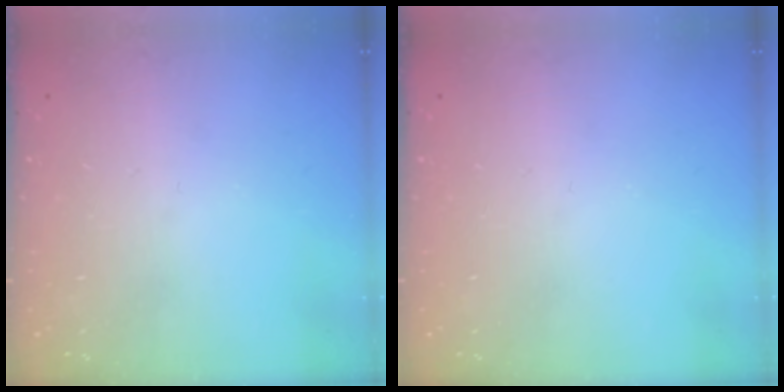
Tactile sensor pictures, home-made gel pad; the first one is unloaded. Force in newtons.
{"total": 0.0}